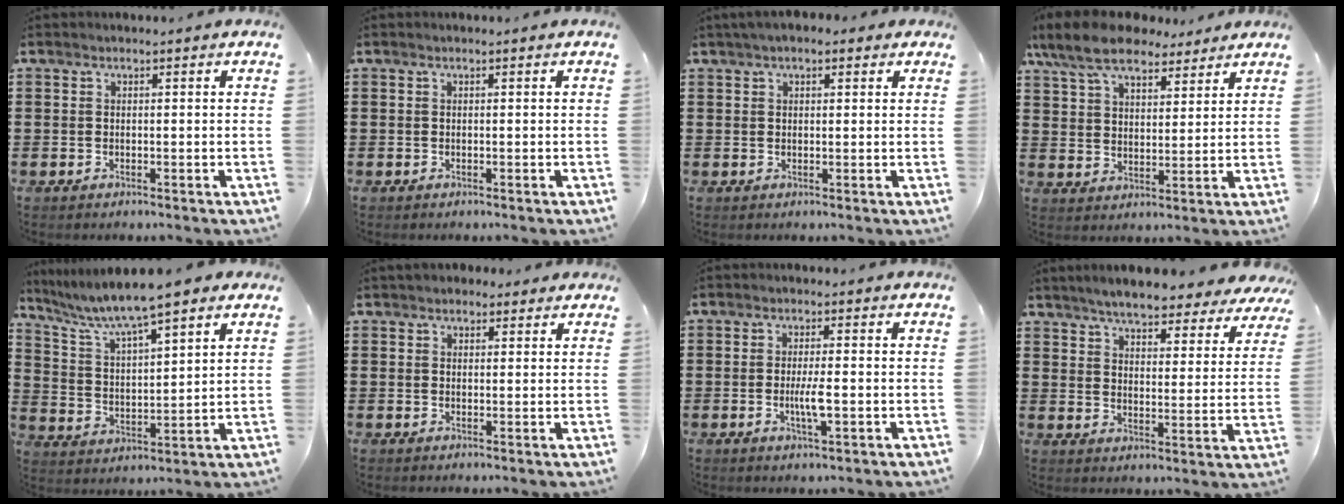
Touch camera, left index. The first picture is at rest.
{"total": 0.0}
{"total": 2.3, "force": [1.5, 1.2, 1.2], "torque": [-0.028, 0.010, 0.027]}
{"total": 9.9, "force": [8.1, 3.4, 4.6], "torque": [-0.116, -0.013, 0.153]}
{"total": 7.1, "force": [5.9, 0.7, 3.8], "torque": [-0.099, -0.030, 0.097]}
{"total": 2.2, "force": [1.8, 1.3, 0.3], "torque": [-0.004, 0.006, 0.032]}
{"total": 4.1, "force": [-0.6, 0.5, 4.0], "torque": [-0.077, -0.004, -0.015]}
{"total": 5.4, "force": [5.3, 0.3, 1.3], "torque": [-0.051, -0.029, 0.091]}